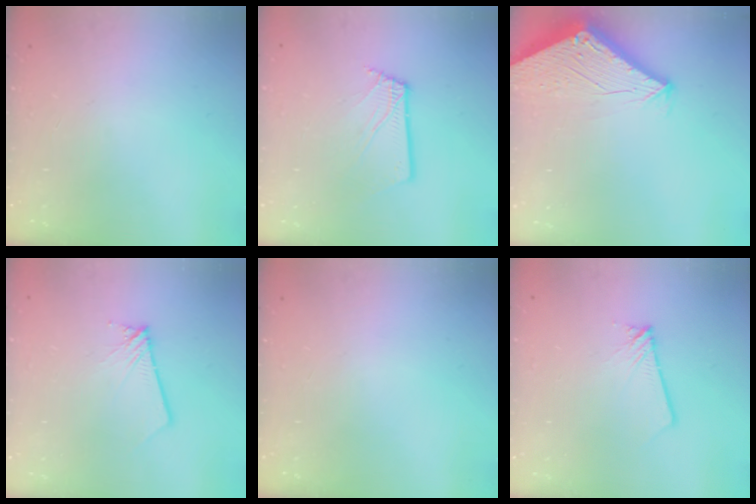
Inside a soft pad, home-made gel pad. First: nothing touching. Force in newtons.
{"total": 2.6, "press": 2.6, "slide": 0.3}
{"total": 2.8, "press": 2.8, "slide": 0.1}
{"total": 2.7, "press": 2.7, "slide": 0.2}
{"total": 0.0}
{"total": 1.8, "press": 1.8, "slide": 0.2}